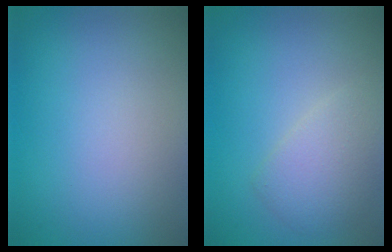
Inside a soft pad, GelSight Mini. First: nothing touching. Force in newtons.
{"total": 2.9, "press": 2.9, "slide": 0.1}